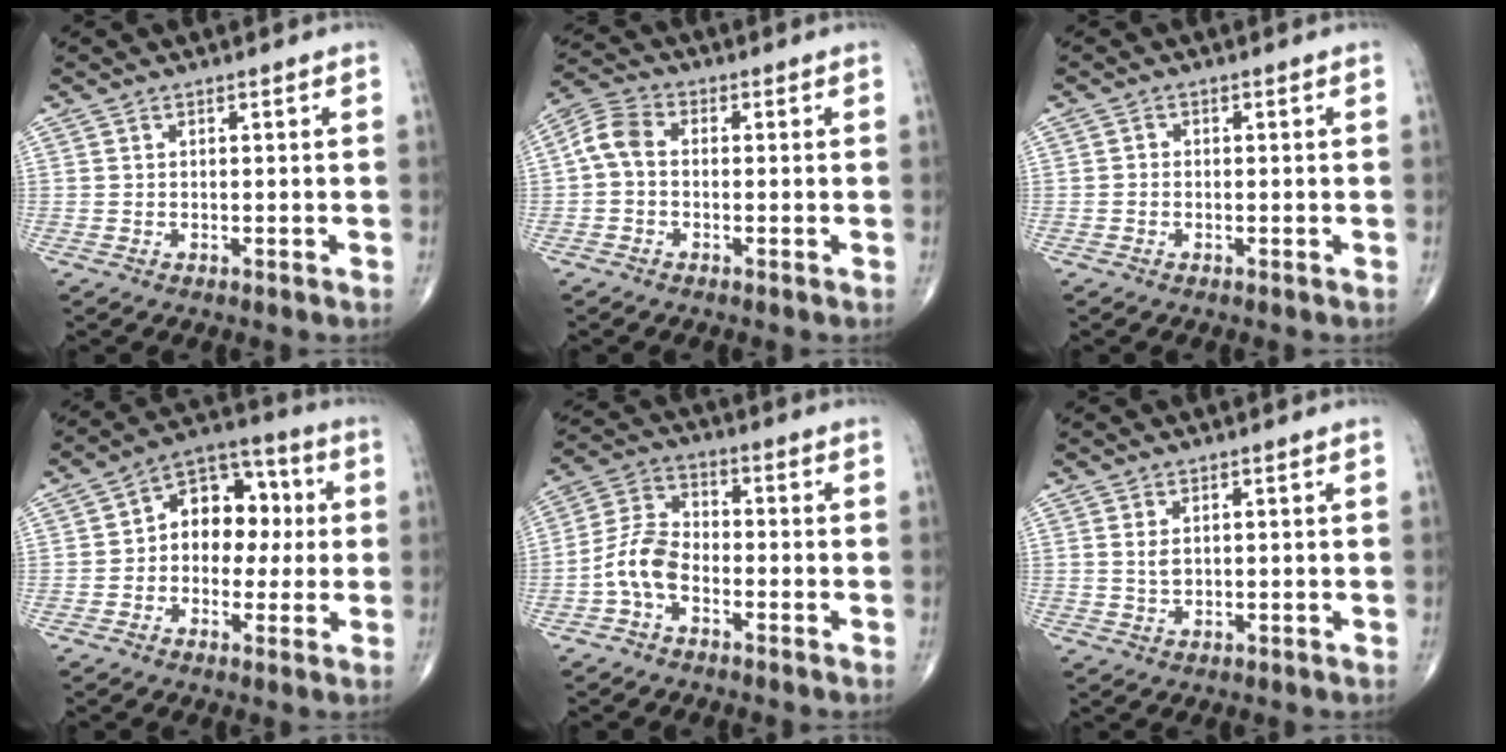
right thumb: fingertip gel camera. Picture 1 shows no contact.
{"total": 5.5, "force": [-0.2, 3.8, 4.0], "torque": [-0.077, 0.018, -0.018]}
{"total": 0.7, "force": [-0.3, 0.6, 0.3], "torque": [0.000, 0.002, -0.010]}
{"total": 12.4, "force": [0.8, 8.9, 8.6], "torque": [-0.083, 0.034, 0.000]}
{"total": 7.5, "force": [-2.9, 4.5, 5.3], "torque": [-0.103, 0.031, -0.069]}
{"total": 1.9, "force": [0.6, 1.1, 1.5], "torque": [-0.026, -0.004, 0.015]}